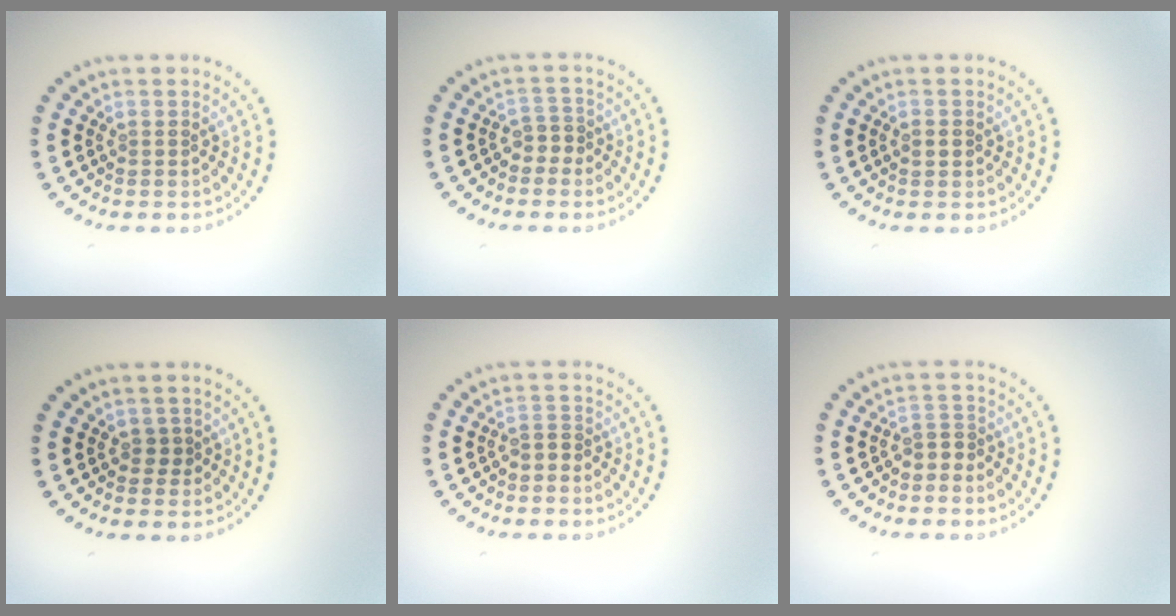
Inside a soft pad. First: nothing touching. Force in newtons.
{"total": 1.6, "press": 1.3, "slide": 0.9}
{"total": 1.1, "press": 1.1, "slide": 0.1}
{"total": 1.1, "press": 0.8, "slide": 0.7}
{"total": 1.1, "press": 0.9, "slide": 0.6}
{"total": 1.6, "press": 1.2, "slide": 1.0}